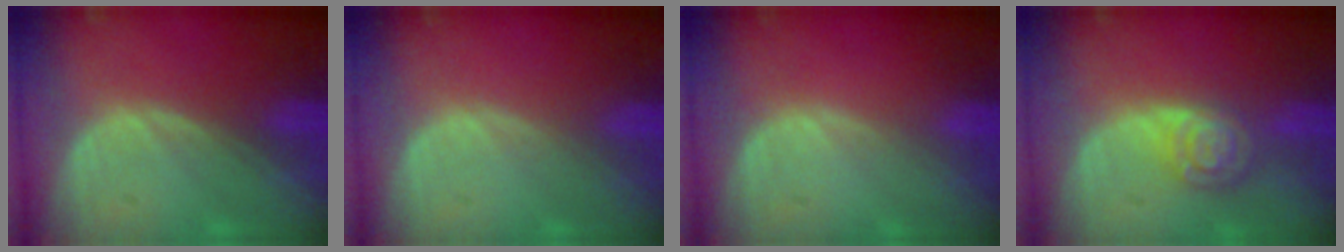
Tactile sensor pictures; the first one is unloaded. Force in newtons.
{"total": 0.0}
{"total": 0.0}
{"total": 5.5, "press": 4.8, "slide": 2.6}